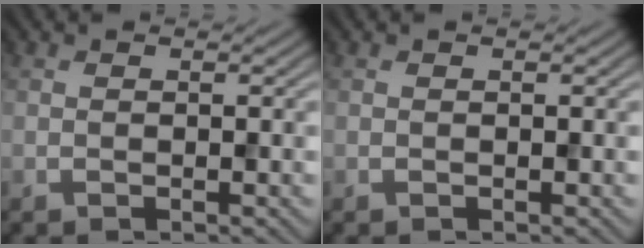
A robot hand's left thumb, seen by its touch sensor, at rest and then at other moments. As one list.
[{"total": 0.0}]